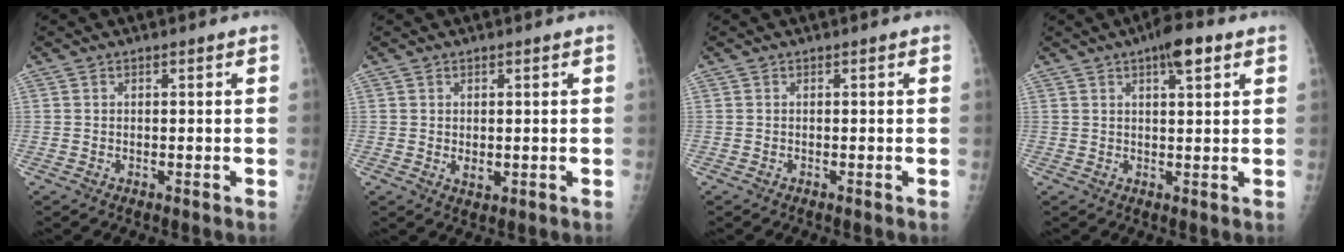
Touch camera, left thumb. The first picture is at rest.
{"total": 2.2, "force": [0.1, 1.3, 1.8], "torque": [-0.018, -0.010, 0.005]}
{"total": 0.0}
{"total": 5.9, "force": [3.2, 1.8, 4.6], "torque": [-0.054, -0.008, 0.043]}